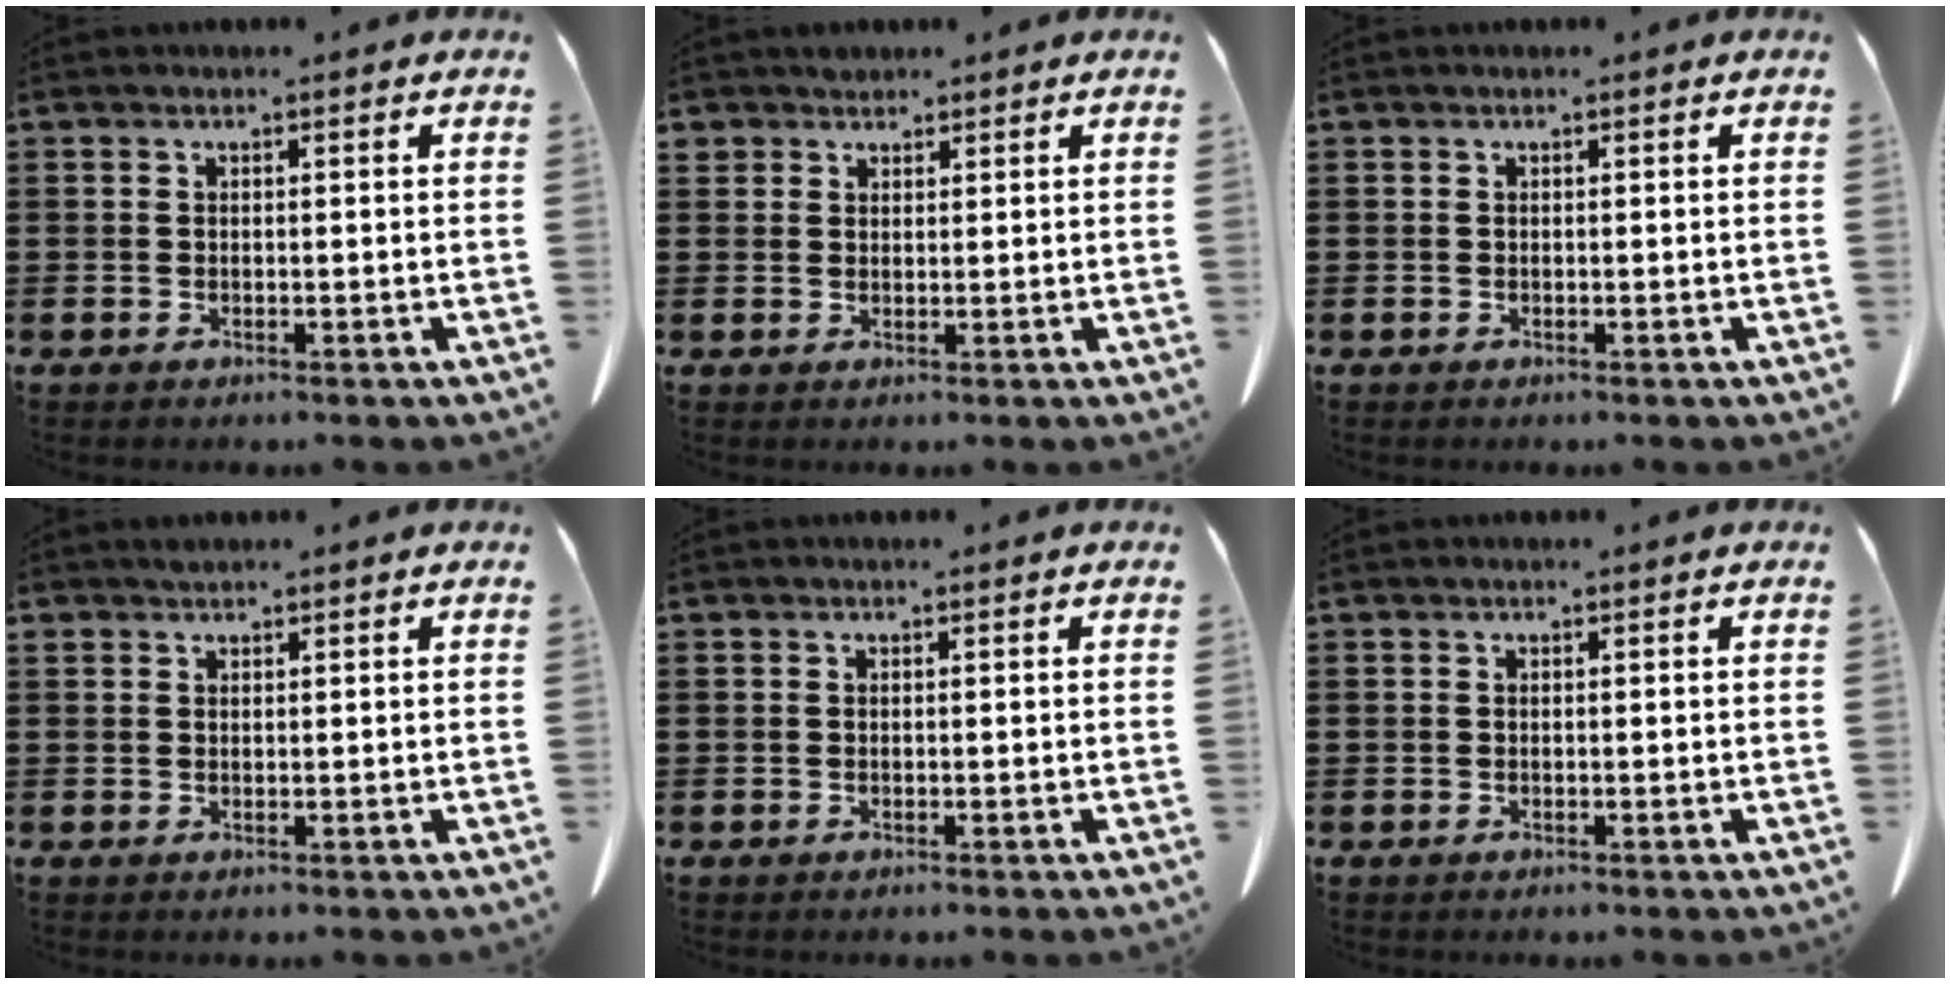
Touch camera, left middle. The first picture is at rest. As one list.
[{"total": 1.8, "force": [1.5, 0.9, -0.1], "torque": [-0.002, 0.005, 0.031]}, {"total": 0.0}, {"total": 0.7, "force": [0.6, 0.3, 0.0], "torque": [-0.003, 0.003, 0.011]}, {"total": 0.0}, {"total": 0.0}]